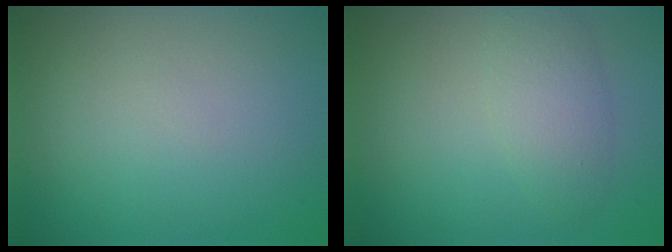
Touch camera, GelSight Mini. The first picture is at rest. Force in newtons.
{"total": 2.9, "press": 2.9, "slide": 0.1}